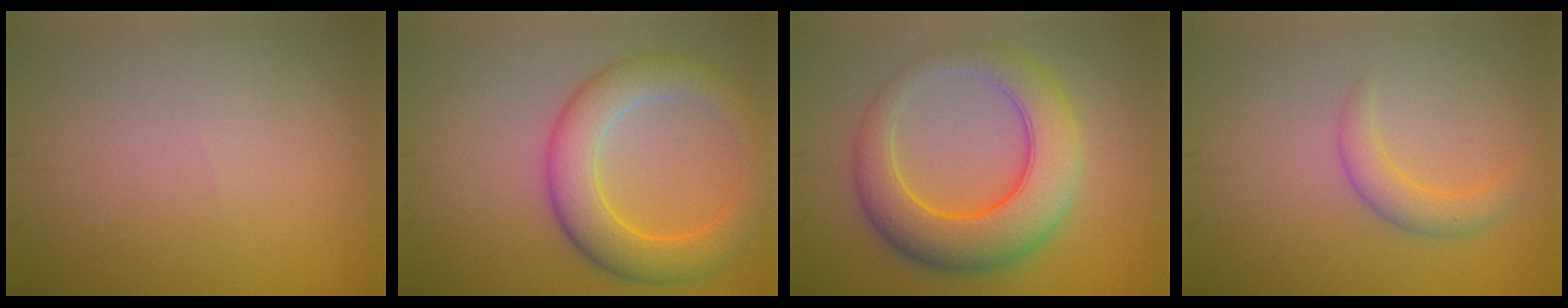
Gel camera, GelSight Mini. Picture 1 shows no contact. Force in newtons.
{"total": 6.6, "press": 6.6, "slide": 0.0}
{"total": 8.2, "press": 8.2, "slide": 0.0}
{"total": 2.4, "press": 2.4, "slide": 0.0}